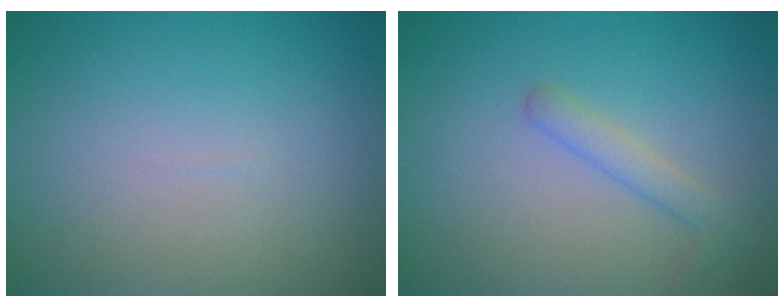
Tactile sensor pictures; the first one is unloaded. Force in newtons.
{"total": 1.9, "press": 1.9, "slide": 0.0}